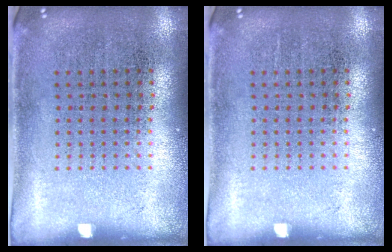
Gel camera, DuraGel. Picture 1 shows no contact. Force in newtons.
{"total": 0.0}